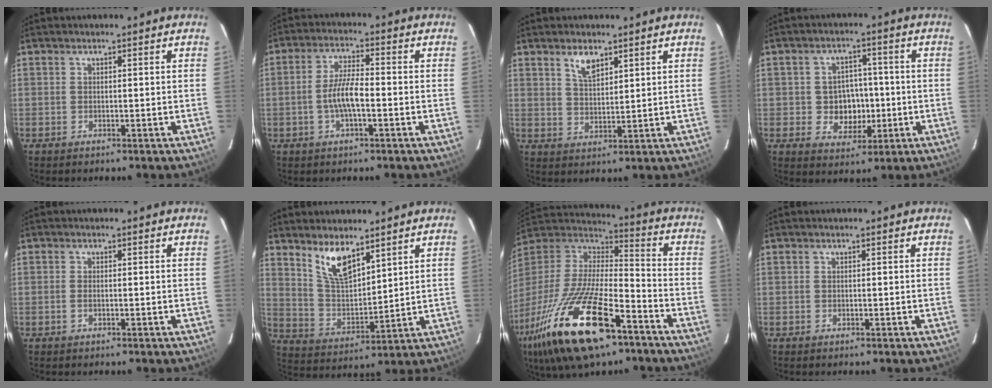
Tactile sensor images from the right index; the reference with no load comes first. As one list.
[{"total": 6.2, "force": [-1.7, 1.4, 5.7], "torque": [-0.115, 0.005, -0.033]}, {"total": 4.5, "force": [3.0, 1.9, 2.8], "torque": [-0.051, 0.002, 0.057]}, {"total": 7.0, "force": [-1.0, 6.2, 3.1], "torque": [-0.065, 0.012, -0.003]}, {"total": 0.8, "force": [-0.3, 0.4, 0.7], "torque": [-0.015, 0.000, -0.006]}, {"total": 9.4, "force": [6.4, 3.4, 5.9], "torque": [-0.111, -0.003, 0.135]}, {"total": 29.1, "force": [-17.0, 10.0, 21.3], "torque": [-0.426, -0.053, -0.299]}, {"total": 0.0}]